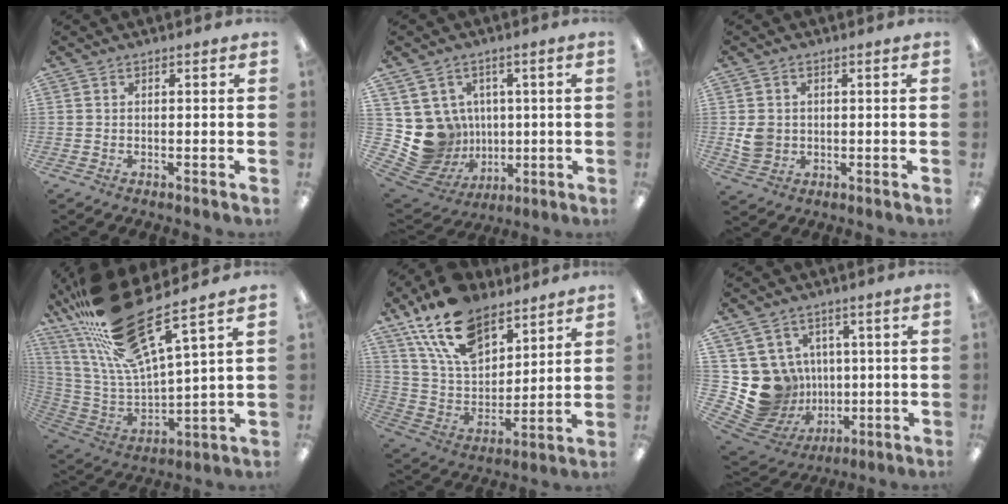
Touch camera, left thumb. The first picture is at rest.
{"total": 11.4, "force": [0.7, 11.1, 2.3], "torque": [-0.084, -0.018, 0.031]}
{"total": 4.7, "force": [0.4, 4.3, 1.9], "torque": [-0.030, 0.006, 0.011]}
{"total": 24.1, "force": [17.1, 5.9, 16.0], "torque": [-0.316, -0.105, 0.285]}
{"total": 19.0, "force": [12.8, 10.4, 9.5], "torque": [-0.184, -0.055, 0.237]}
{"total": 12.9, "force": [0.3, 12.5, 3.1], "torque": [-0.097, -0.021, 0.032]}